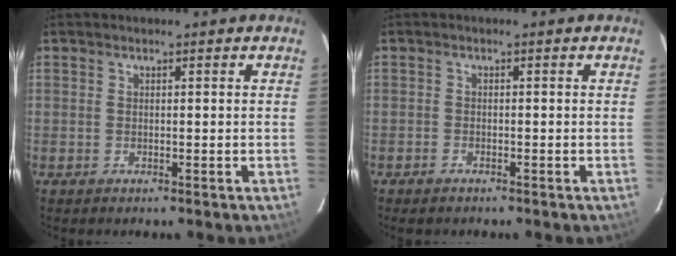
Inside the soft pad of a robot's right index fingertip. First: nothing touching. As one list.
[{"total": 1.6, "force": [-1.4, 0.7, 0.4], "torque": [-0.018, -0.001, -0.027]}]